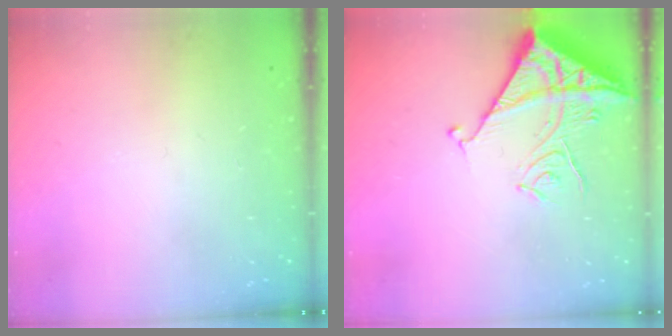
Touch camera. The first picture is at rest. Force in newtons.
{"total": 13.7, "press": 13.6, "slide": 1.1}